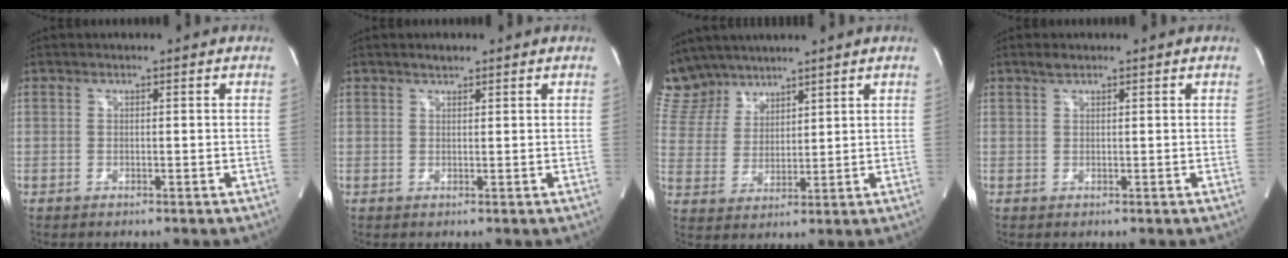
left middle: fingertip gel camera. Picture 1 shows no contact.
{"total": 1.1, "force": [1.0, 0.4, 0.4], "torque": [-0.013, 0.002, 0.018]}
{"total": 8.7, "force": [7.8, 3.8, 0.9], "torque": [-0.030, 0.016, 0.167]}
{"total": 1.1, "force": [0.9, 0.3, 0.5], "torque": [-0.013, 0.004, 0.017]}